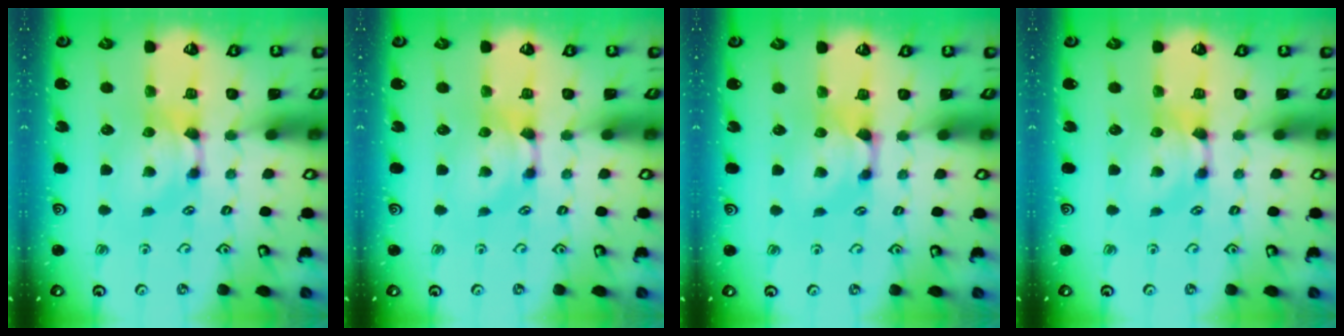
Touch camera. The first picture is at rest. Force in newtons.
{"total": 0.0}
{"total": 0.9, "press": 0.6, "slide": 0.7}
{"total": 0.0}